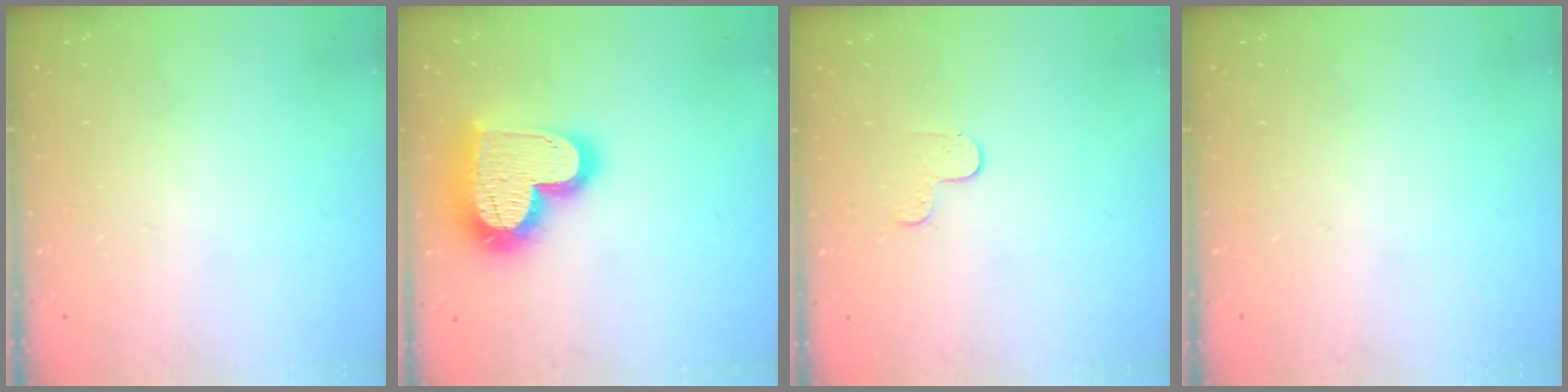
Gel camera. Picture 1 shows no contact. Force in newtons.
{"total": 22.6, "press": 22.5, "slide": 1.8}
{"total": 3.5, "press": 3.5, "slide": 0.4}
{"total": 0.0}